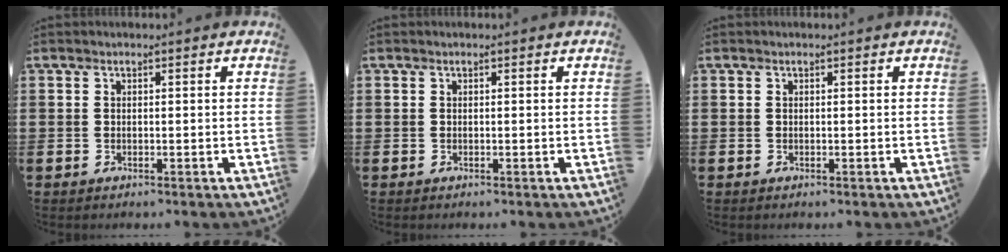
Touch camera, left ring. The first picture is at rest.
{"total": 0.0}
{"total": 0.0}